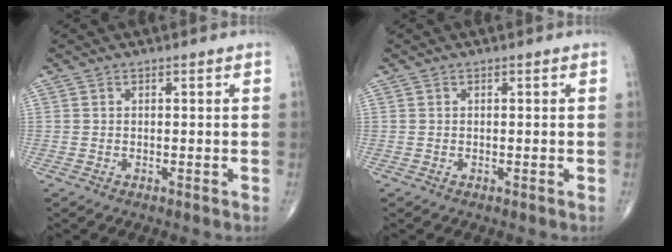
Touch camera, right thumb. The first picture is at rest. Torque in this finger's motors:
{"motor_torque": [-0.04, 0.04, 0.00, 0.01, 0.01]}